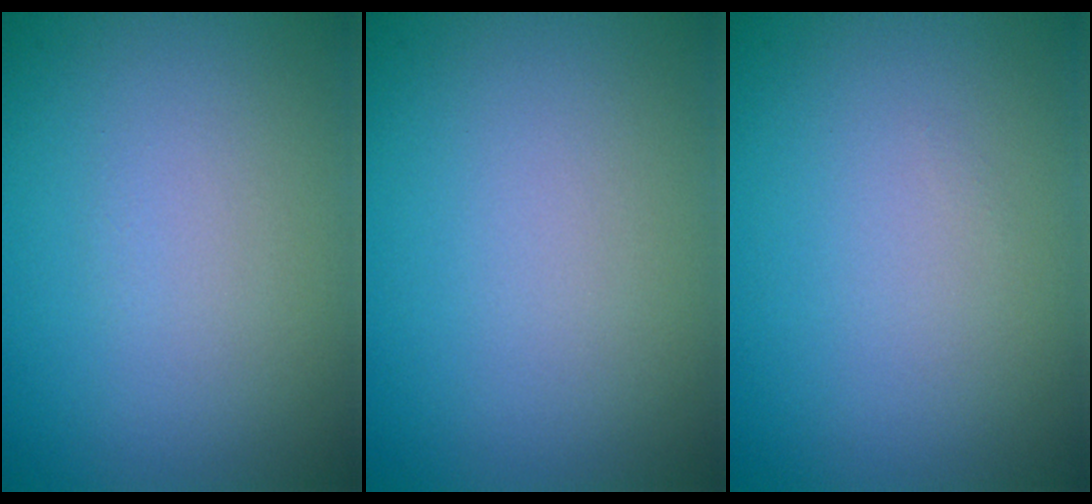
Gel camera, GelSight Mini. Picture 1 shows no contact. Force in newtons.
{"total": 0.0}
{"total": 0.0}